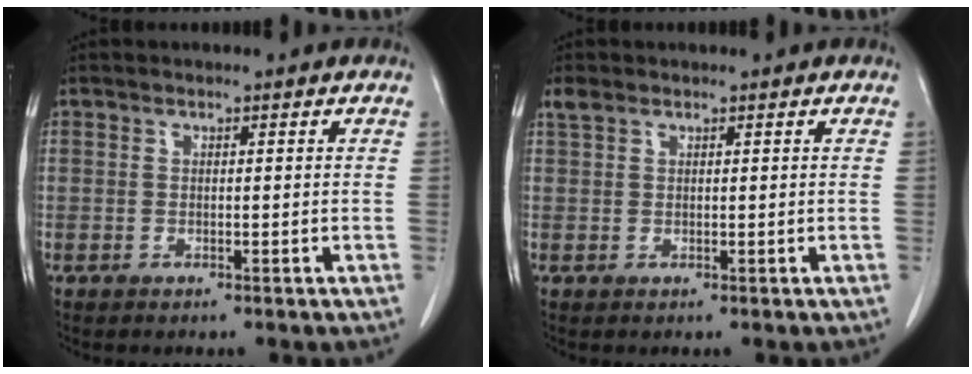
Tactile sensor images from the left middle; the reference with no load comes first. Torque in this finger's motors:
{"motor_torque": [-0.07, 0.02, 0.13, 0.00]}